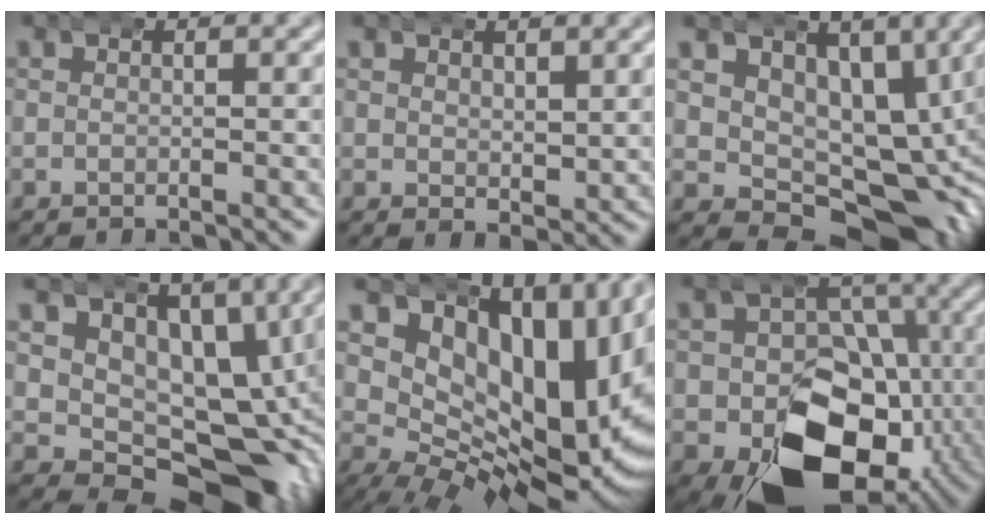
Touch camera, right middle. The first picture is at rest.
{"total": 2.3, "force": [2.3, 0.5, 0.3], "torque": [0.002, -0.002, 0.043]}
{"total": 9.7, "force": [-0.1, 7.2, 6.5], "torque": [-0.094, -0.039, 0.016]}
{"total": 12.2, "force": [0.0, 9.2, 8.0], "torque": [-0.123, -0.045, 0.018]}
{"total": 18.0, "force": [4.7, 10.0, 14.3], "torque": [-0.208, 0.002, 0.081]}
{"total": 14.5, "force": [-4.1, 10.1, 9.6], "torque": [-0.159, -0.055, -0.044]}